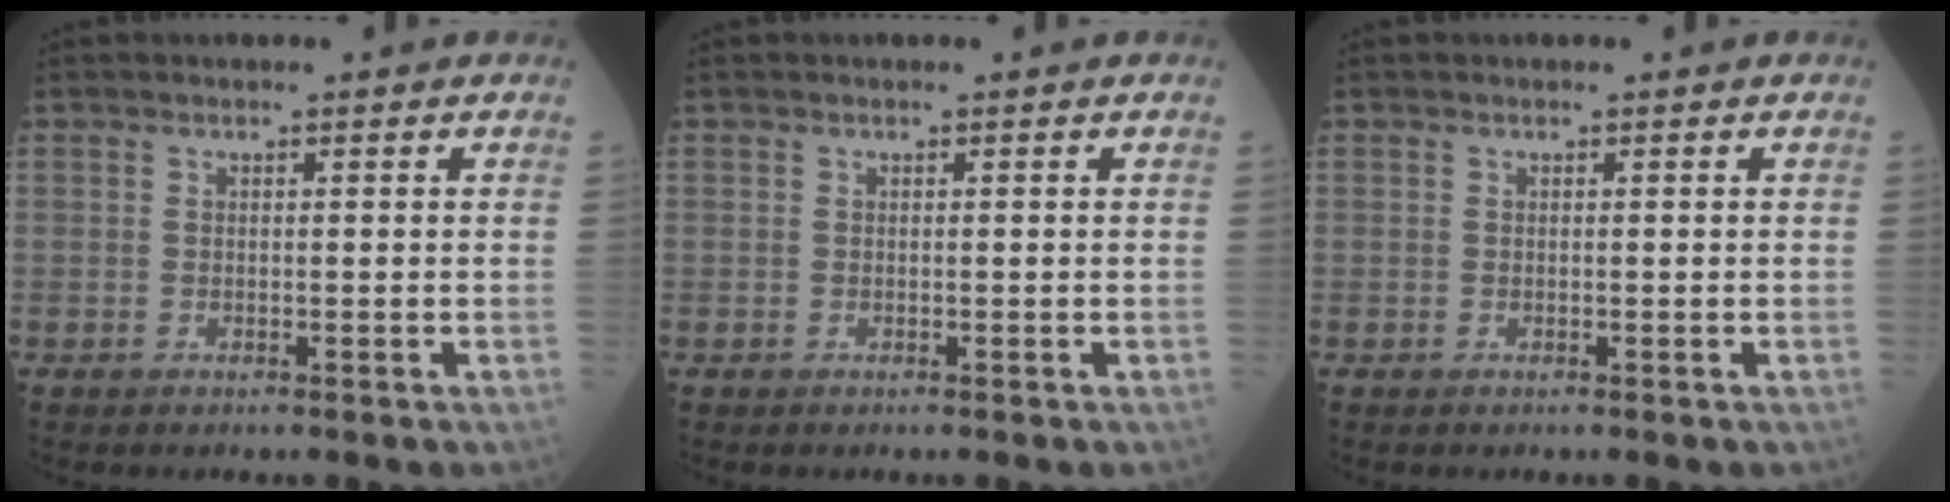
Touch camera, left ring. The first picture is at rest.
{"total": 0.0}
{"total": 0.0}